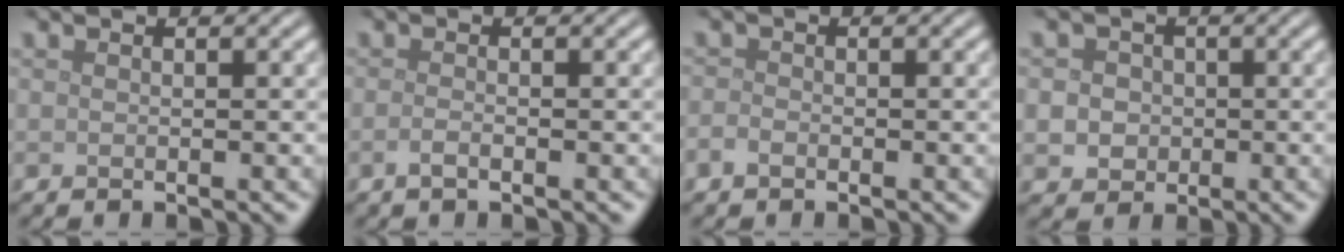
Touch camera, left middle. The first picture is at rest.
{"total": 1.1, "force": [-0.5, 0.4, 0.9], "torque": [-0.016, 0.000, -0.012]}
{"total": 1.0, "force": [-0.6, 0.6, 0.5], "torque": [-0.010, 0.000, -0.015]}
{"total": 3.8, "force": [0.1, 3.4, 1.5], "torque": [-0.012, 0.016, -0.010]}